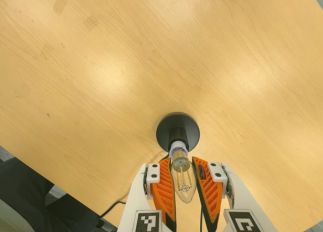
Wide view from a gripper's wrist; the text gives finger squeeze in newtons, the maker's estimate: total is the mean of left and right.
{"total": 22.3, "left": 23.7, "right": 20.9}